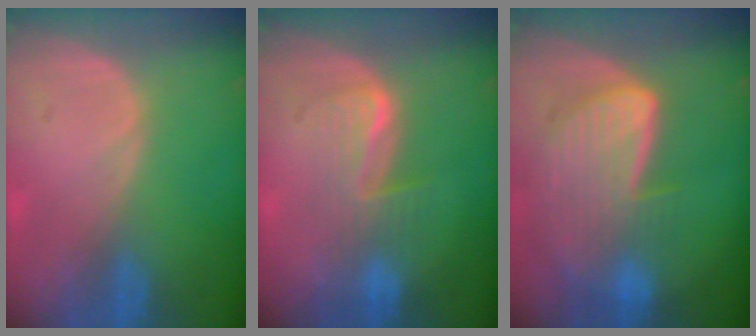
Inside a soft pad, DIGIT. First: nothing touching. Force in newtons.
{"total": 4.5, "press": 4.5, "slide": 0.5}
{"total": 8.6, "press": 7.7, "slide": 3.8}